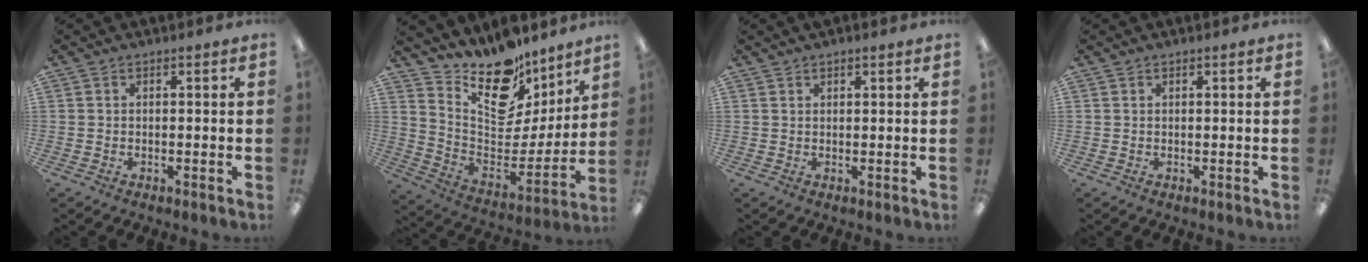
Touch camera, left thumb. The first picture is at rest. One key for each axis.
{"total": 18.0, "fx": 14.2, "fy": 8.3, "fz": 7.1, "tx": -0.117, "ty": -0.123, "tz": 0.254}
{"total": 1.3, "fx": 1.2, "fy": 0.3, "fz": 0.3, "tx": -0.007, "ty": -0.002, "tz": 0.023}
{"total": 0.5, "fx": 0.5, "fy": 0.1, "fz": 0.1, "tx": -0.002, "ty": 0.001, "tz": 0.009}